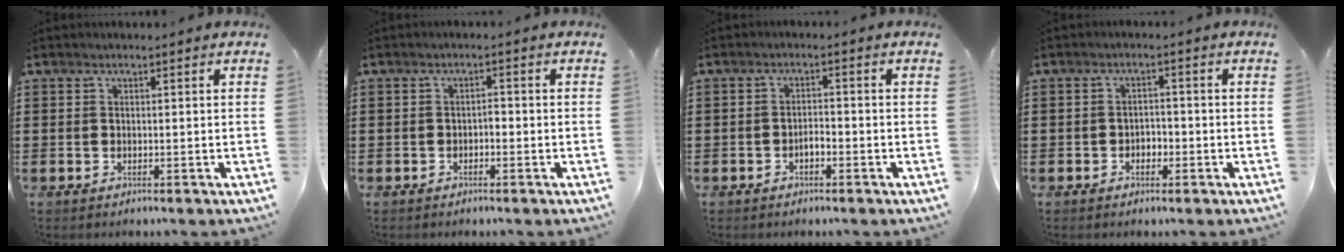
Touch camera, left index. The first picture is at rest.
{"total": 1.0, "force": [-0.6, 0.4, 0.7], "torque": [-0.016, -0.001, -0.012]}
{"total": 1.8, "force": [-0.9, 0.6, 1.5], "torque": [-0.030, 0.003, -0.019]}
{"total": 1.7, "force": [-1.0, 1.1, 0.8], "torque": [-0.020, 0.002, -0.022]}